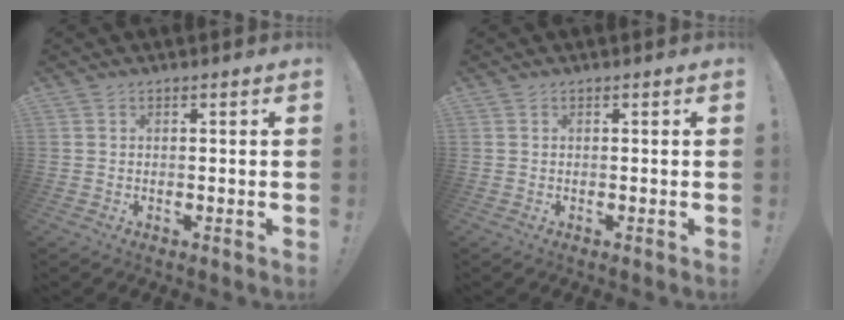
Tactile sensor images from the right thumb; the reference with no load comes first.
{"total": 0.0}